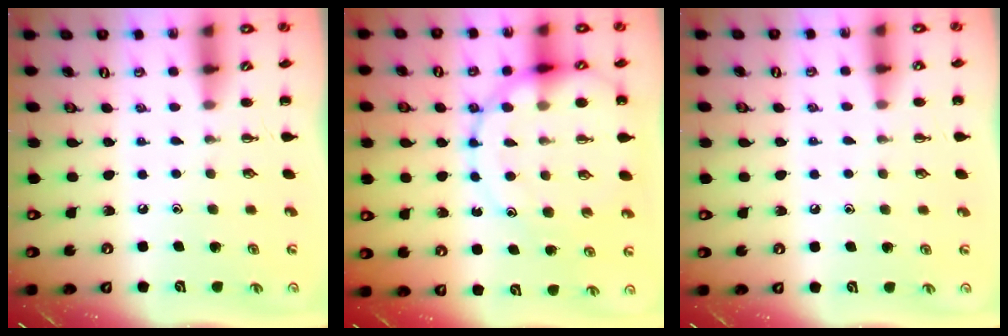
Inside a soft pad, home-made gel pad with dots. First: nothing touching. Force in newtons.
{"total": 16.3, "press": 16.1, "slide": 2.5}
{"total": 5.8, "press": 5.4, "slide": 2.0}